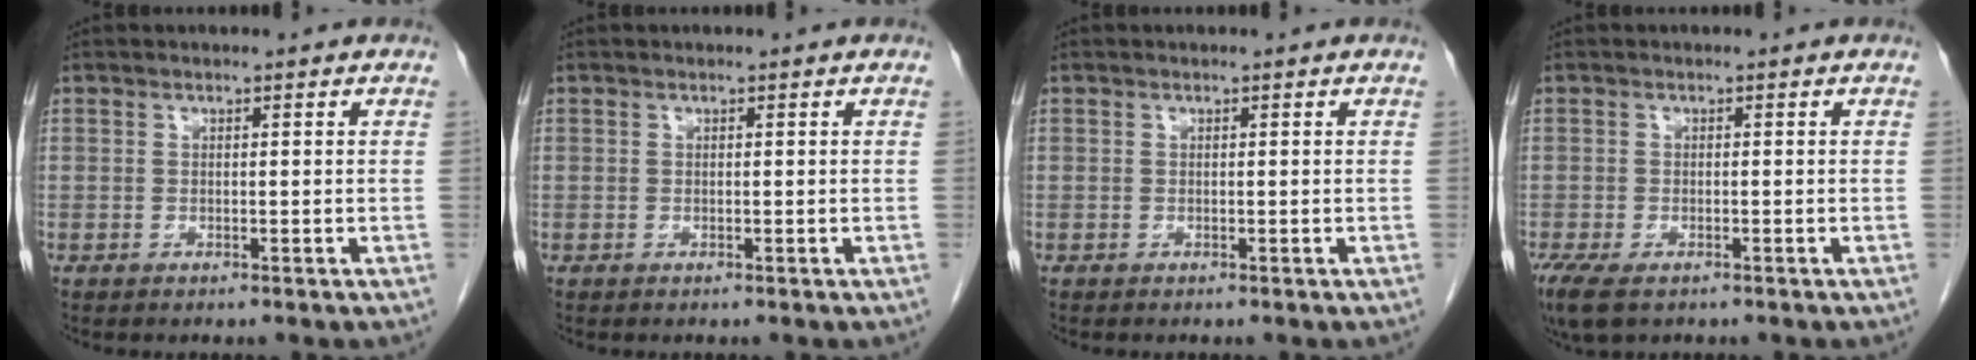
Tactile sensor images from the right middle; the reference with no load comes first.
{"total": 0.0}
{"total": 0.0}
{"total": 6.7, "force": [-4.3, 3.0, 4.1], "torque": [-0.089, -0.018, -0.071]}